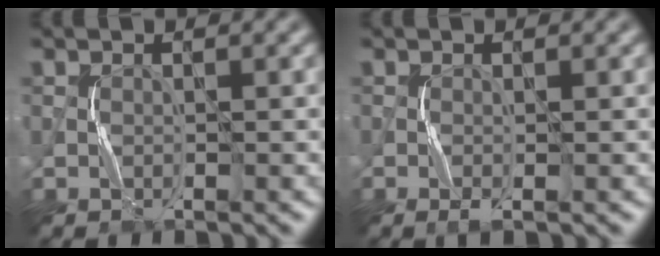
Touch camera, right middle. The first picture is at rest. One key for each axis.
{"total": 0.9, "fx": -0.4, "fy": 0.0, "fz": 0.7, "tx": -0.019, "ty": -0.001, "tz": -0.008}